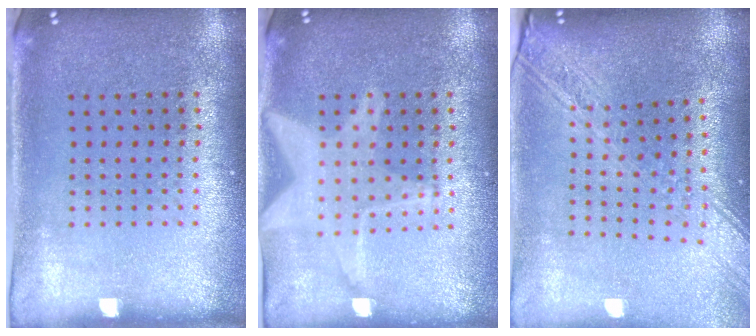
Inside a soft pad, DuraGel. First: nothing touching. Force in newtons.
{"total": 2.1, "press": 2.1, "slide": 0.2}
{"total": 2.6, "press": 2.1, "slide": 1.6}